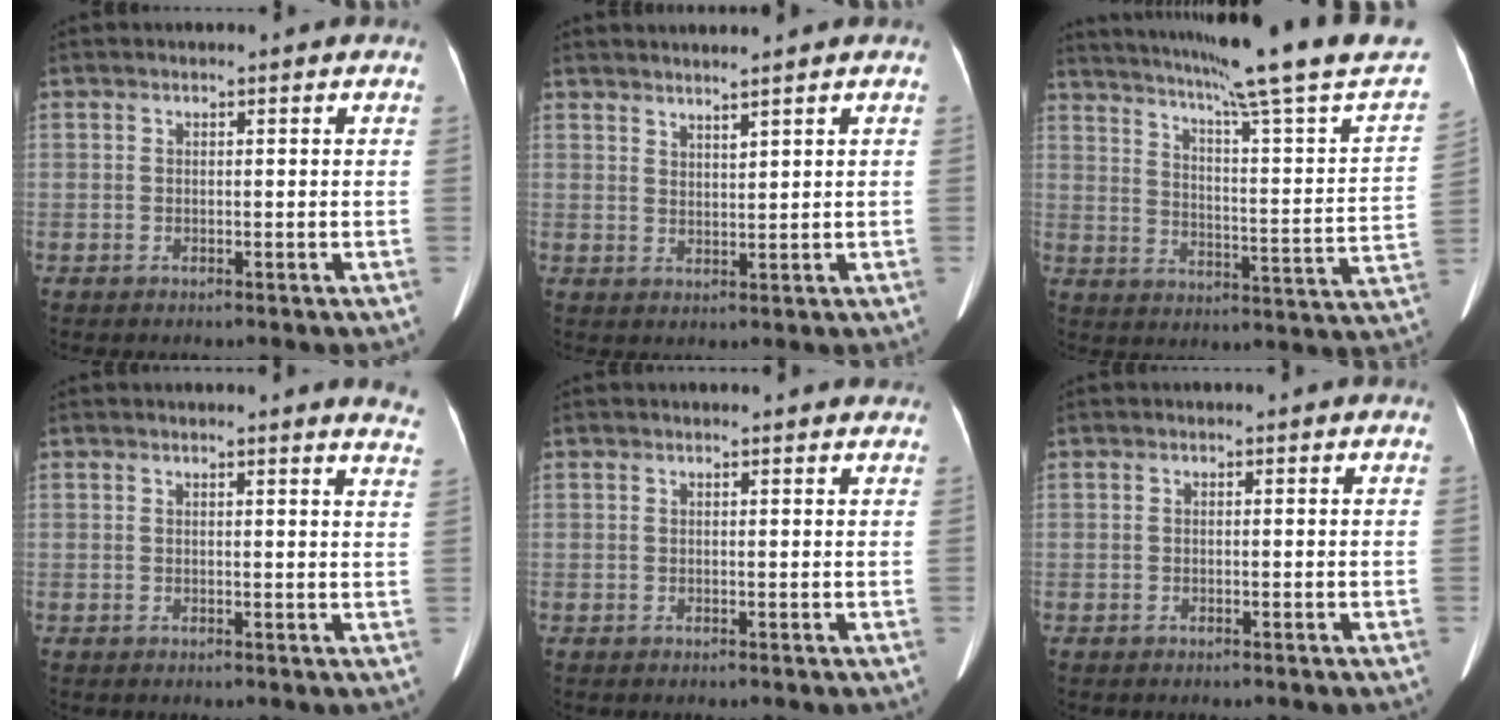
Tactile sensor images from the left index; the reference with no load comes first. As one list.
[{"total": 2.1, "force": [1.9, -0.4, 0.8], "torque": [-0.017, -0.007, 0.041]}, {"total": 25.7, "force": [21.3, -1.5, 14.4], "torque": [-0.234, -0.057, 0.280]}, {"total": 5.9, "force": [5.7, -0.2, 1.7], "torque": [-0.011, -0.031, 0.034]}, {"total": 4.2, "force": [4.0, 0.8, 1.2], "torque": [-0.013, 0.013, 0.037]}, {"total": 0.0}]